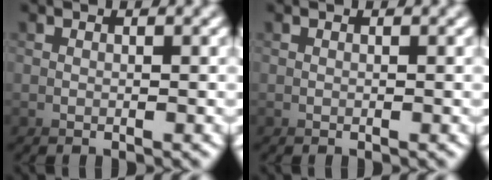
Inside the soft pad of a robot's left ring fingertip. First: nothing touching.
{"total": 0.0}